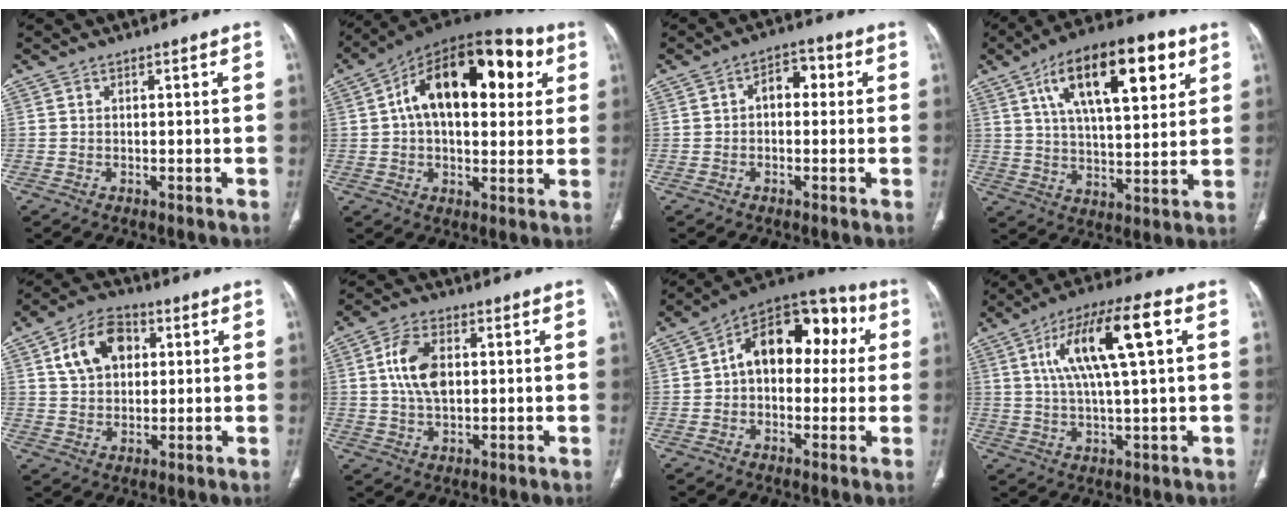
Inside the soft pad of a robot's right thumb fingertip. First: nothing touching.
{"total": 23.6, "force": [6.4, 12.7, 18.8], "torque": [-0.264, 0.026, 0.087]}
{"total": 4.9, "force": [0.4, 3.3, 3.7], "torque": [-0.033, 0.018, -0.005]}
{"total": 21.0, "force": [9.1, 8.6, 16.9], "torque": [-0.243, -0.012, 0.146]}
{"total": 10.8, "force": [3.3, 7.4, 7.1], "torque": [-0.104, 0.006, 0.055]}
{"total": 8.7, "force": [1.4, 5.1, 6.9], "torque": [-0.130, 0.003, 0.027]}
{"total": 16.8, "force": [2.6, 10.8, 12.6], "torque": [-0.135, 0.051, 0.027]}
{"total": 15.2, "force": [4.3, 3.5, 14.1], "torque": [-0.266, 0.014, 0.071]}